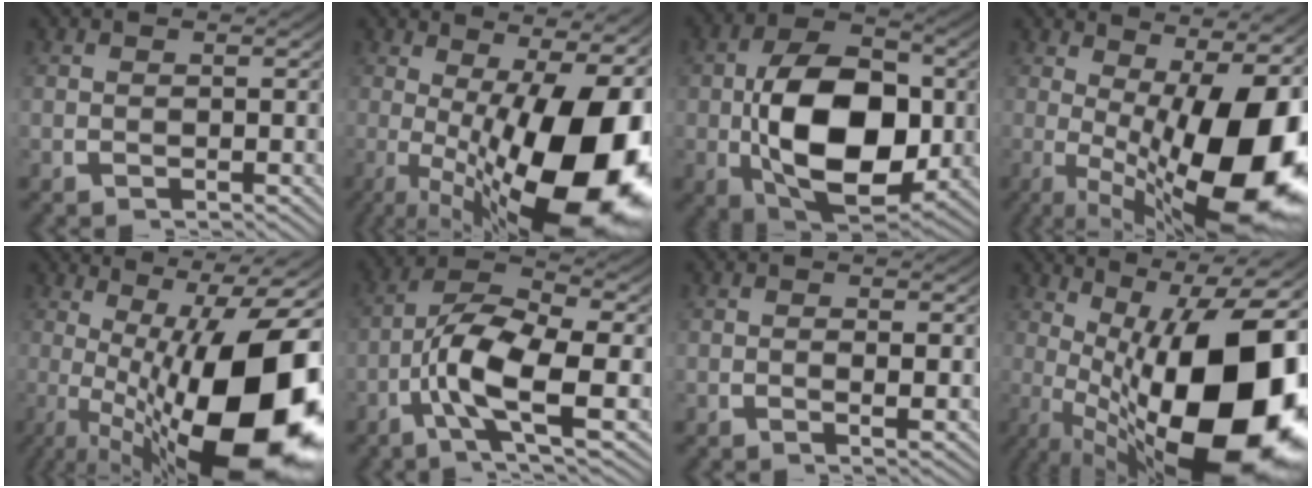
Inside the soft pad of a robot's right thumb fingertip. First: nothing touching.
{"total": 19.9, "force": [-3.1, 10.2, 16.8], "torque": [-0.250, -0.055, -0.012]}
{"total": 15.2, "force": [-1.5, 9.7, 11.6], "torque": [-0.233, -0.055, -0.004]}
{"total": 17.8, "force": [-3.0, 9.3, 14.9], "torque": [-0.232, -0.062, -0.007]}
{"total": 21.8, "force": [-2.3, 11.1, 18.6], "torque": [-0.274, -0.051, 0.000]}
{"total": 9.3, "force": [-1.3, 4.4, 8.1], "torque": [-0.172, -0.031, -0.021]}
{"total": 1.1, "force": [0.2, 0.3, 1.1], "torque": [-0.015, -0.001, 0.003]}
{"total": 24.4, "force": [-1.4, 13.2, 20.5], "torque": [-0.312, -0.056, 0.016]}